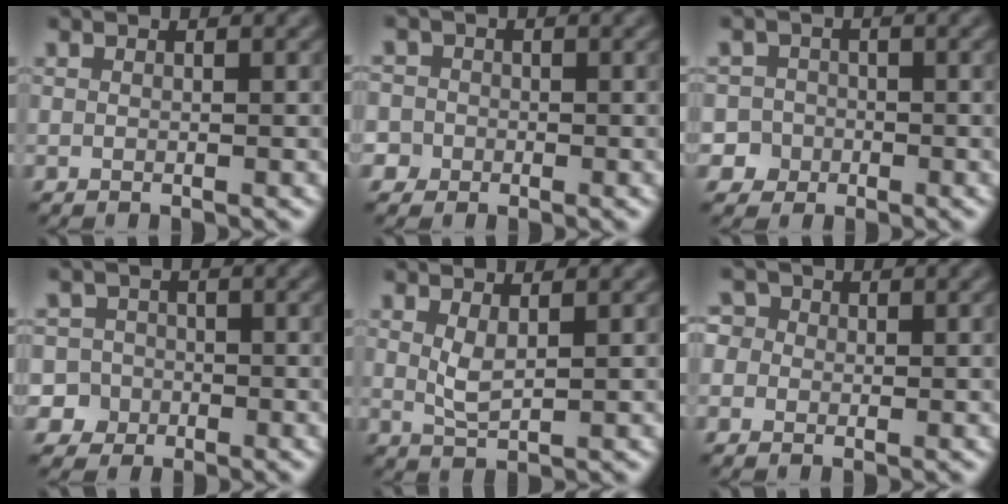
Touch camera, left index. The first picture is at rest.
{"total": 3.4, "force": [-0.2, 3.3, 0.7], "torque": [0.012, 0.022, -0.039]}
{"total": 3.9, "force": [-1.3, 3.6, 0.2], "torque": [0.030, 0.009, -0.044]}
{"total": 5.1, "force": [-1.5, 4.9, 0.6], "torque": [0.012, 0.015, -0.055]}
{"total": 1.9, "force": [0.8, 0.6, 1.6], "torque": [-0.037, -0.004, 0.019]}
{"total": 3.2, "force": [0.9, 2.8, 1.3], "torque": [-0.001, 0.024, -0.017]}